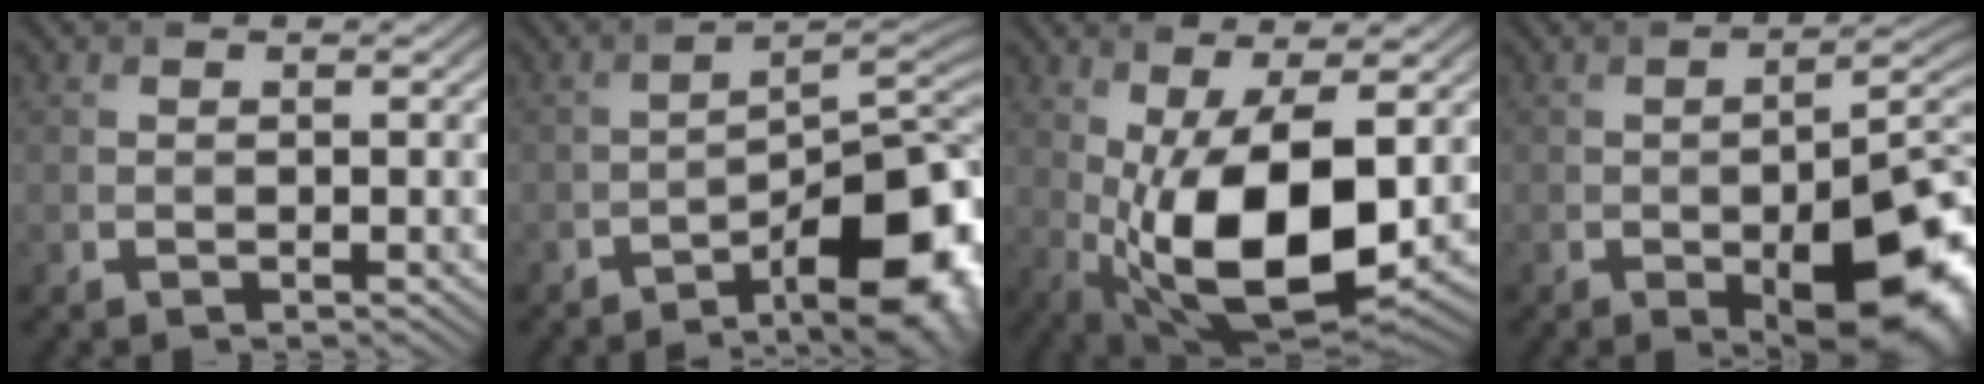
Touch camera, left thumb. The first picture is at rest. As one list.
[{"total": 12.5, "force": [-6.7, 4.1, 9.7], "torque": [-0.131, -0.007, -0.098]}, {"total": 14.2, "force": [-1.3, 6.2, 12.8], "torque": [-0.226, -0.018, -0.010]}, {"total": 13.9, "force": [-4.6, 6.2, 11.6], "torque": [-0.156, -0.031, -0.051]}]